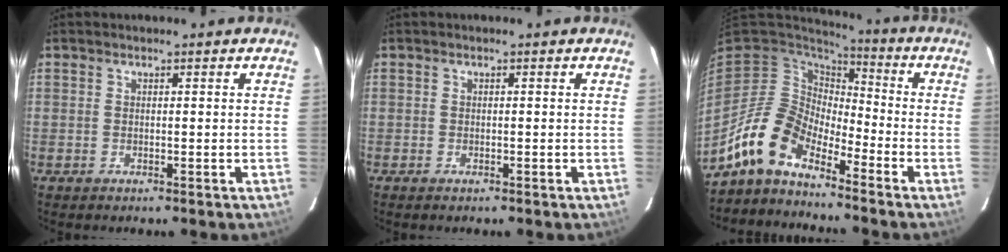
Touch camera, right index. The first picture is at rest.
{"total": 0.6, "force": [-0.5, 0.3, 0.3], "torque": [-0.006, -0.002, -0.009]}
{"total": 11.8, "force": [-9.1, 4.6, 6.0], "torque": [-0.113, 0.009, -0.187]}